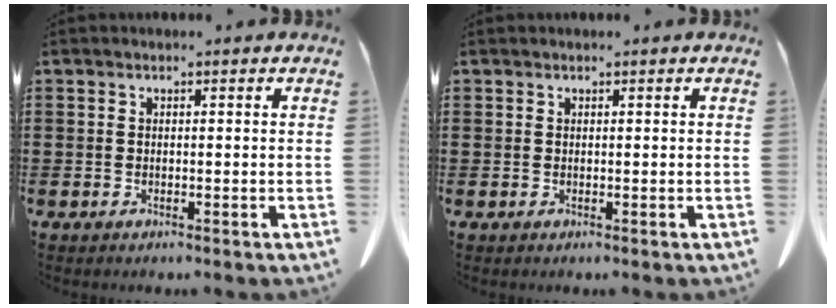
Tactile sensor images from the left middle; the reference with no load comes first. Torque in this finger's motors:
{"motor_torque": [0.09, 0.09, 0.00, 0.00]}